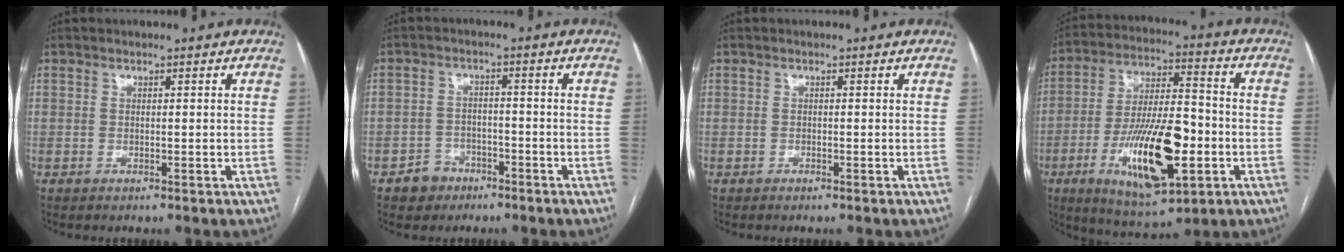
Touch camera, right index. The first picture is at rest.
{"total": 4.1, "force": [-2.6, 3.1, 0.6], "torque": [-0.007, 0.012, -0.040]}
{"total": 0.0}
{"total": 18.6, "force": [-5.6, 5.5, 16.8], "torque": [-0.314, -0.004, -0.087]}